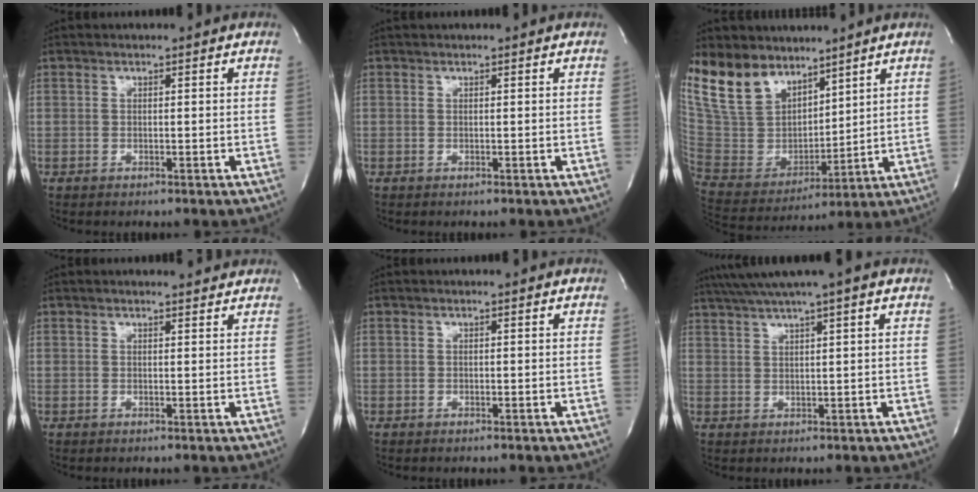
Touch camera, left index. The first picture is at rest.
{"total": 1.4, "force": [1.3, 0.1, 0.5], "torque": [-0.007, 0.021, 0.019]}
{"total": 15.1, "force": [11.7, 7.9, 5.4], "torque": [-0.131, 0.017, 0.235]}
{"total": 2.1, "force": [2.0, 0.2, 0.3], "torque": [-0.006, -0.008, 0.024]}
{"total": 0.0}
{"total": 7.1, "force": [5.5, -1.4, 4.3], "torque": [-0.073, 0.017, 0.088]}